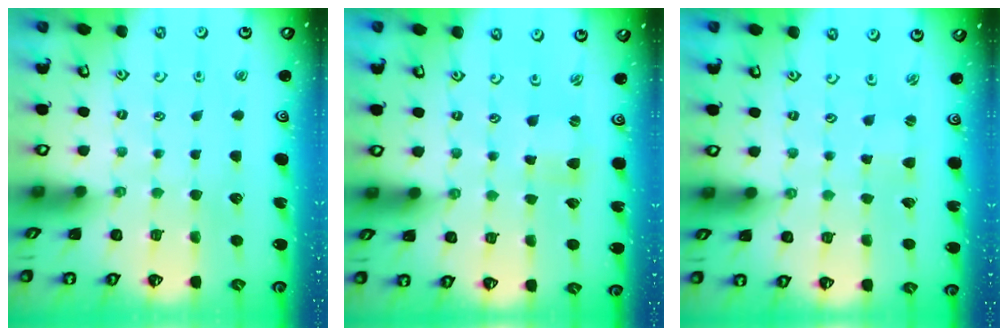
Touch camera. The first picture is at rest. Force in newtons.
{"total": 0.0}
{"total": 0.0}